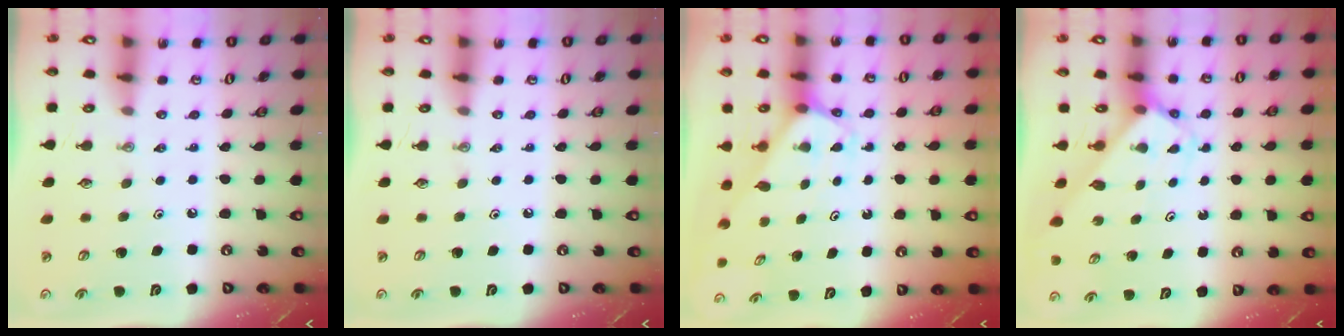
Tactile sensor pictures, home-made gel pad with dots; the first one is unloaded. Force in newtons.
{"total": 0.0}
{"total": 2.5, "press": 2.5, "slide": 0.1}
{"total": 2.9, "press": 2.9, "slide": 0.1}